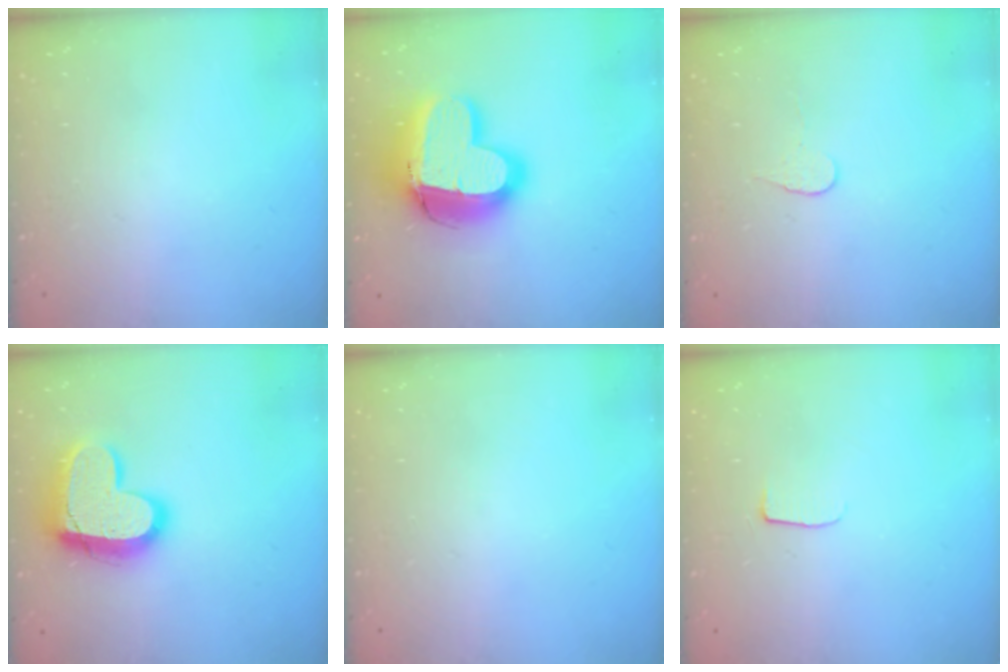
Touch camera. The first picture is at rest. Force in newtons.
{"total": 18.9, "press": 18.8, "slide": 2.2}
{"total": 3.8, "press": 3.8, "slide": 0.4}
{"total": 18.2, "press": 18.2, "slide": 1.4}
{"total": 0.0}
{"total": 5.1, "press": 5.0, "slide": 0.6}